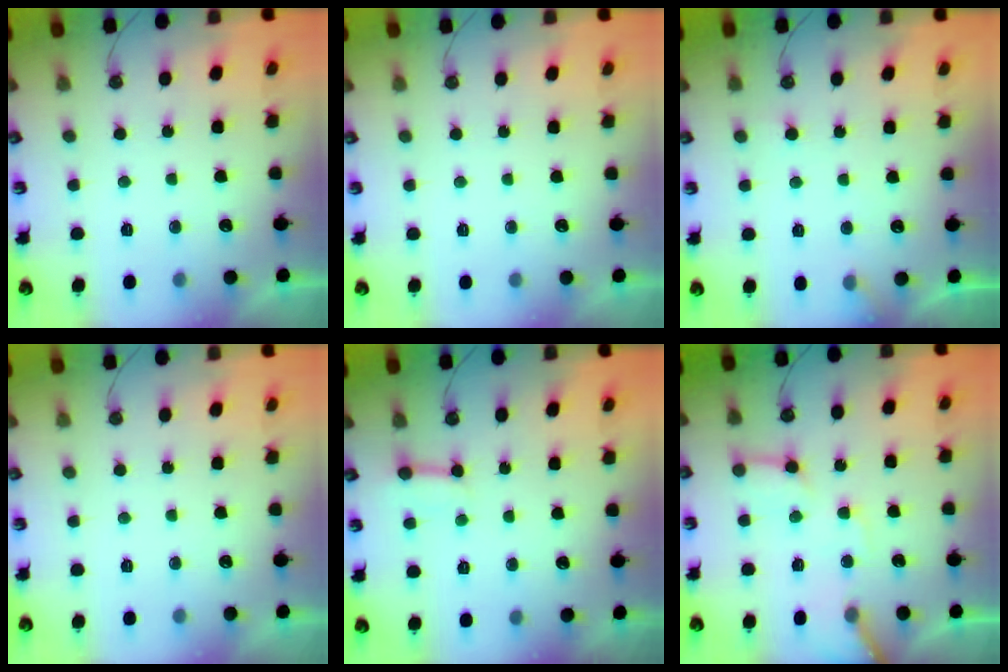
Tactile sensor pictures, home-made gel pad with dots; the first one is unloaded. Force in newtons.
{"total": 0.0}
{"total": 6.3, "press": 6.3, "slide": 0.3}
{"total": 0.0}
{"total": 3.5, "press": 3.5, "slide": 0.2}
{"total": 11.0, "press": 10.9, "slide": 1.7}